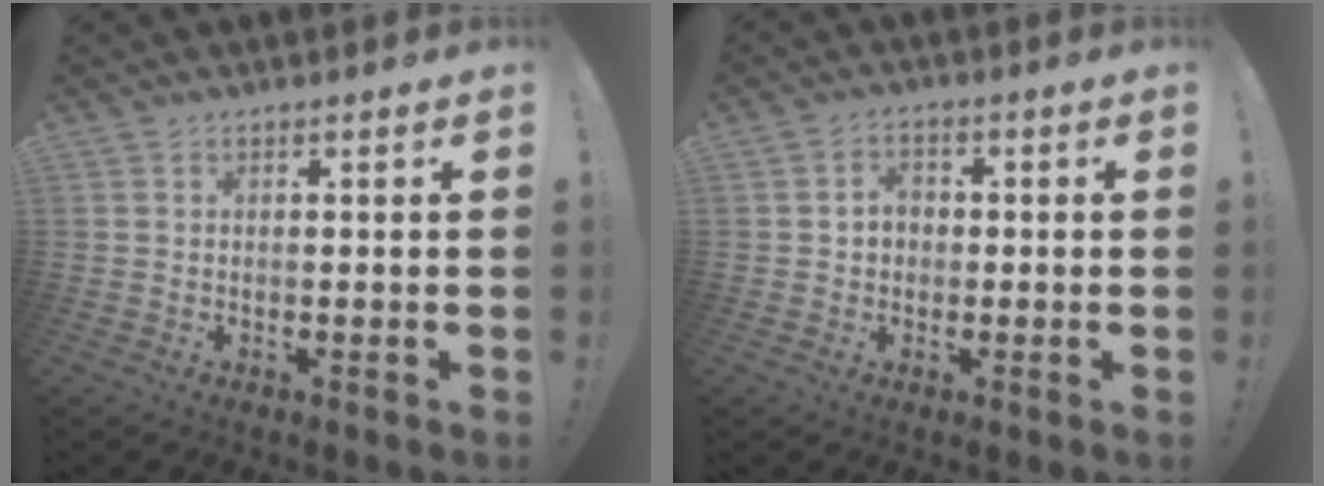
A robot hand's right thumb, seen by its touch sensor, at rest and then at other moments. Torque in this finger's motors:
{"motor_torque": [0.01, 0.01, -0.04, 0.09, -0.03]}